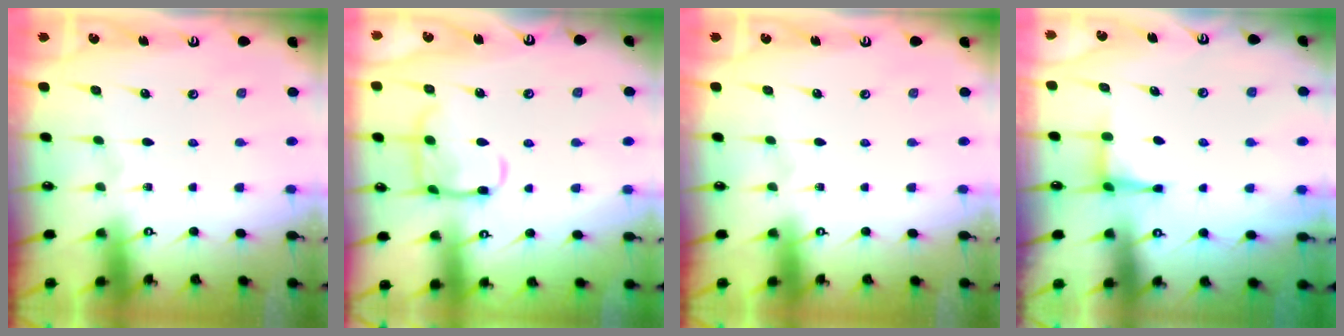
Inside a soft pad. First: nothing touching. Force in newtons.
{"total": 12.2, "press": 12.2, "slide": 0.9}
{"total": 0.0}
{"total": 3.9, "press": 3.9, "slide": 0.6}